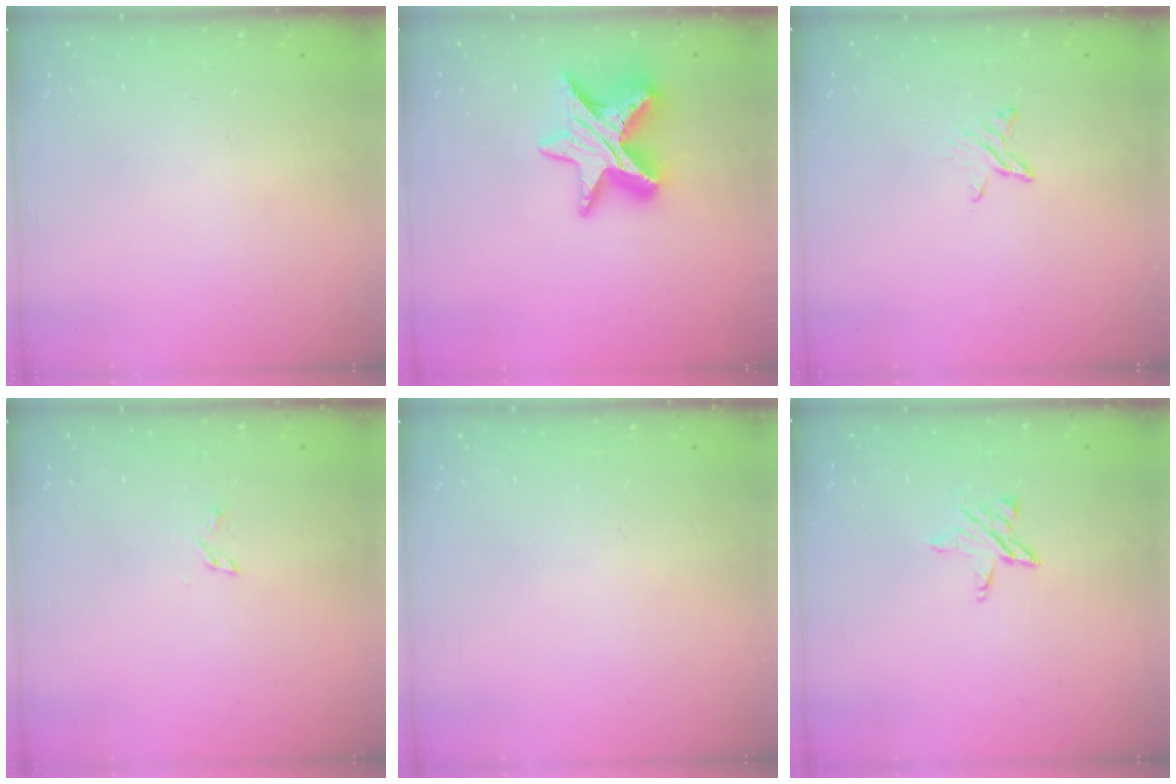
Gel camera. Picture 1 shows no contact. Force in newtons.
{"total": 15.5, "press": 15.5, "slide": 1.1}
{"total": 4.2, "press": 4.2, "slide": 0.5}
{"total": 2.4, "press": 2.4, "slide": 0.2}
{"total": 0.0}
{"total": 5.6, "press": 5.6, "slide": 0.5}